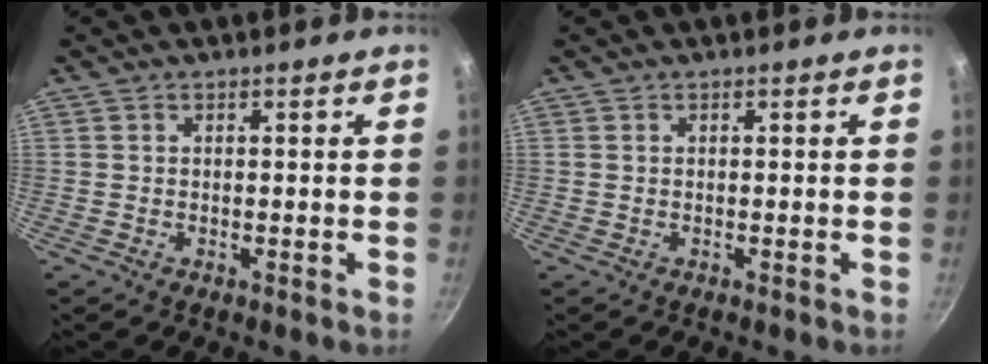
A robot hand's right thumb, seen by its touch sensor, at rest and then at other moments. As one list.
[{"total": 0.0}]